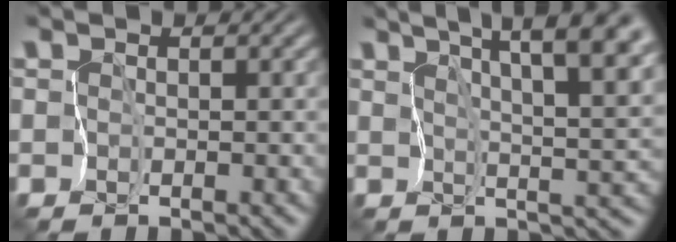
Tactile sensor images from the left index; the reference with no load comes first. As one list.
[{"total": 11.7, "force": [6.8, 3.6, 8.9], "torque": [-0.135, 0.033, 0.091]}]